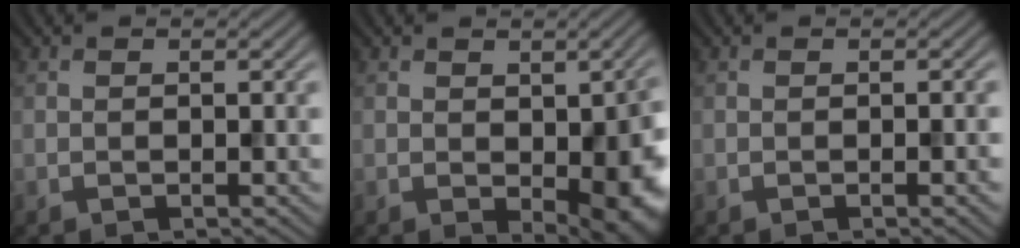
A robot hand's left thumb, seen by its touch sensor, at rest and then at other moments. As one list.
[{"total": 7.8, "force": [-1.2, 4.1, 6.5], "torque": [-0.085, -0.022, -0.001]}, {"total": 1.5, "force": [-0.3, 0.3, 1.5], "torque": [-0.018, 0.001, -0.005]}]